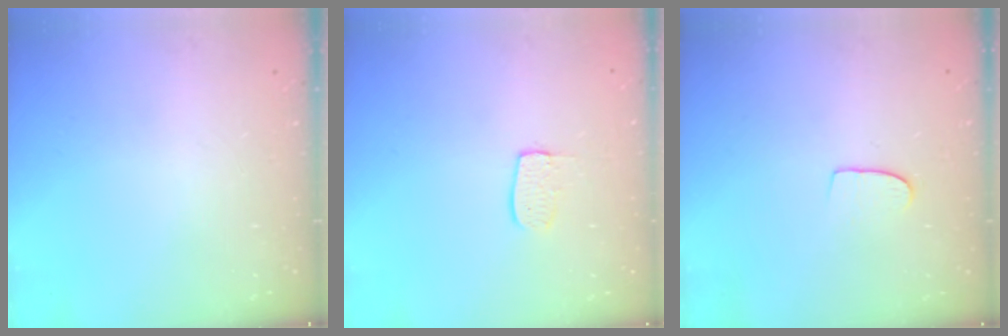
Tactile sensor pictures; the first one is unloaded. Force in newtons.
{"total": 6.6, "press": 6.5, "slide": 0.4}
{"total": 6.1, "press": 6.1, "slide": 0.4}